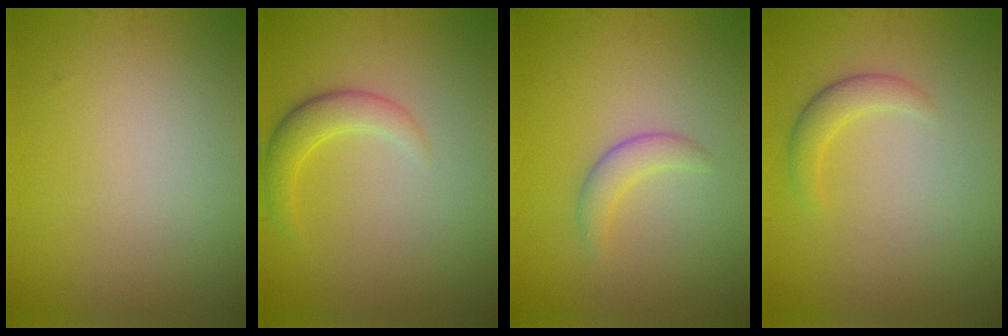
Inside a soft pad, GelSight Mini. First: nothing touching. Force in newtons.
{"total": 2.5, "press": 2.5, "slide": 0.1}
{"total": 1.8, "press": 1.8, "slide": 0.1}
{"total": 1.8, "press": 1.8, "slide": 0.0}